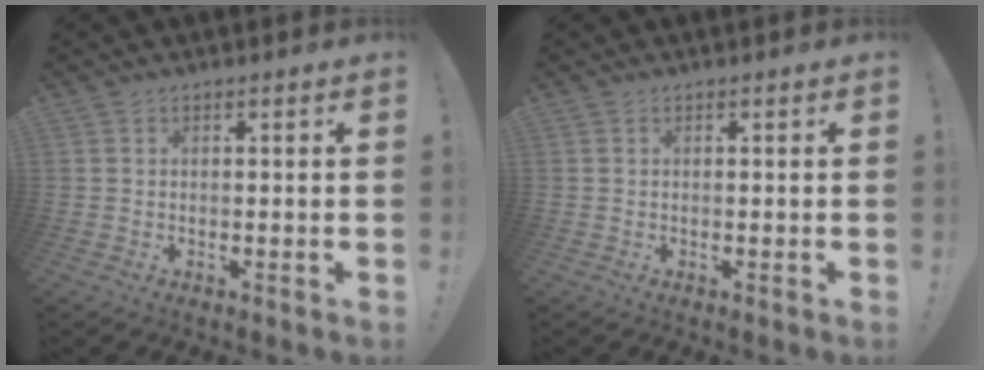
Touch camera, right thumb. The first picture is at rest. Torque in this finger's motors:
{"motor_torque": [0.00, 0.00, 0.00, 0.00, 0.01]}